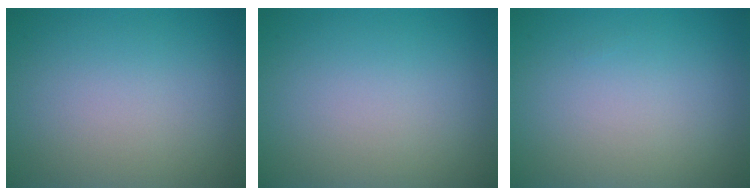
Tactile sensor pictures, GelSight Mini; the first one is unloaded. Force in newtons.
{"total": 0.0}
{"total": 0.0}